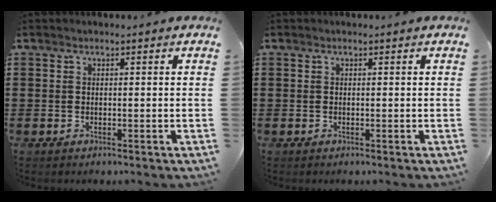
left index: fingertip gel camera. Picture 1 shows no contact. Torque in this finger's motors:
{"motor_torque": [-0.07, 0.06, 0.00, 0.00]}